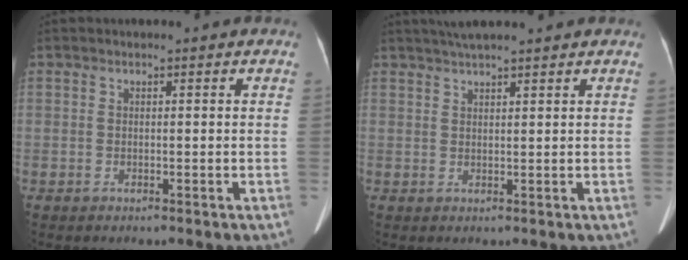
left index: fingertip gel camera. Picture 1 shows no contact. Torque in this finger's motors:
{"motor_torque": [-0.73, -1.30, -0.09, -0.03]}